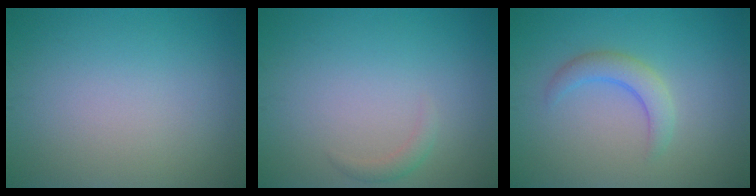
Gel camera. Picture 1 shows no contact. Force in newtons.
{"total": 1.0, "press": 1.0, "slide": 0.0}
{"total": 2.6, "press": 2.6, "slide": 0.2}